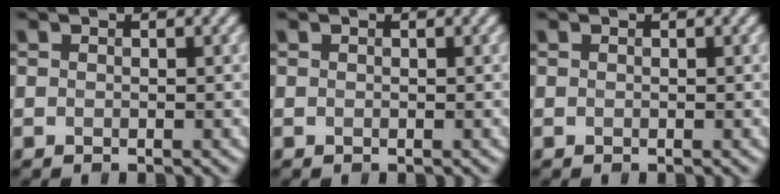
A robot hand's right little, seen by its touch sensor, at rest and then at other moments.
{"total": 0.0}
{"total": 0.0}